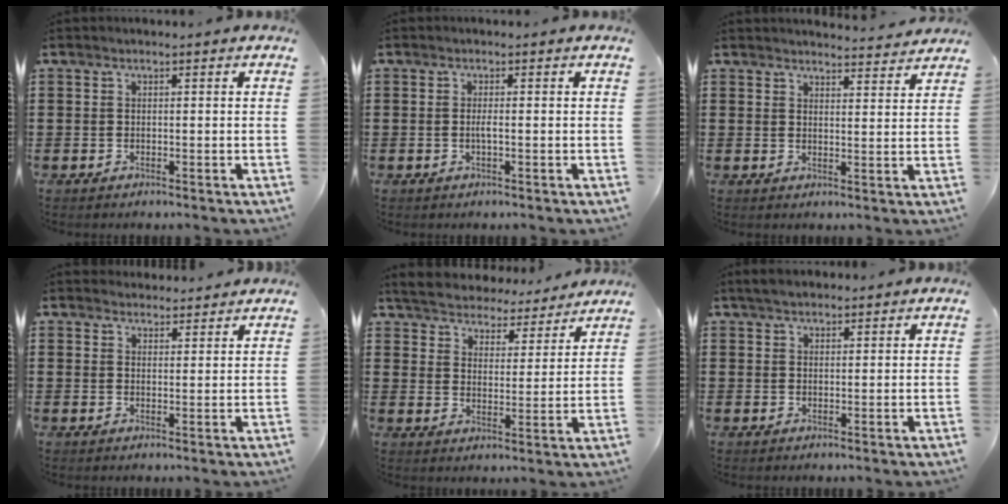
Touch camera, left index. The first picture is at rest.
{"total": 1.1, "force": [-0.2, 0.0, 1.1], "torque": [-0.021, -0.003, -0.003]}
{"total": 3.4, "force": [3.4, 0.1, 0.1], "torque": [-0.005, -0.019, 0.061]}
{"total": 2.6, "force": [2.6, 0.5, -0.1], "torque": [-0.005, -0.005, 0.050]}
{"total": 5.0, "force": [5.0, 0.1, -0.4], "torque": [-0.022, -0.040, 0.084]}
{"total": 2.2, "force": [1.9, 0.7, 0.8], "torque": [-0.021, 0.006, 0.037]}